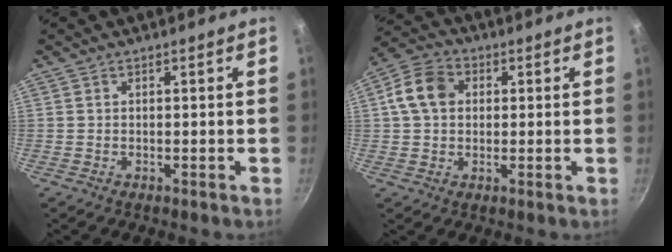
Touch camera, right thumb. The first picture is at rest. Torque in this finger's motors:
{"motor_torque": [-0.03, 0.46, 0.48, 0.44, 0.07]}